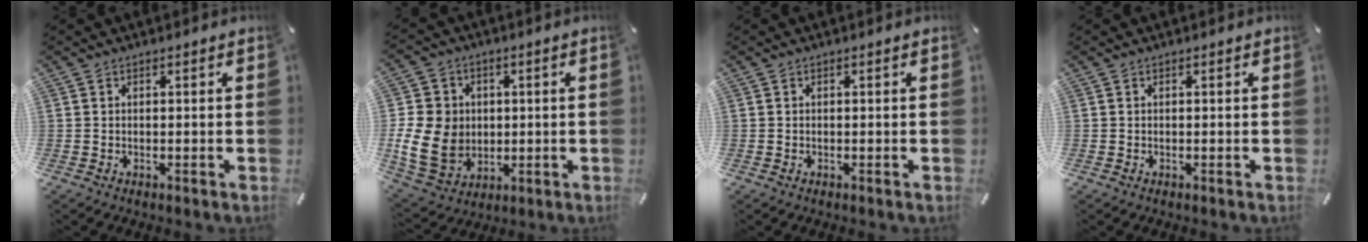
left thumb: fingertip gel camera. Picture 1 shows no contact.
{"total": 13.4, "force": [-0.6, 11.8, 6.4], "torque": [-0.146, 0.006, -0.006]}
{"total": 0.0}
{"total": 0.0}